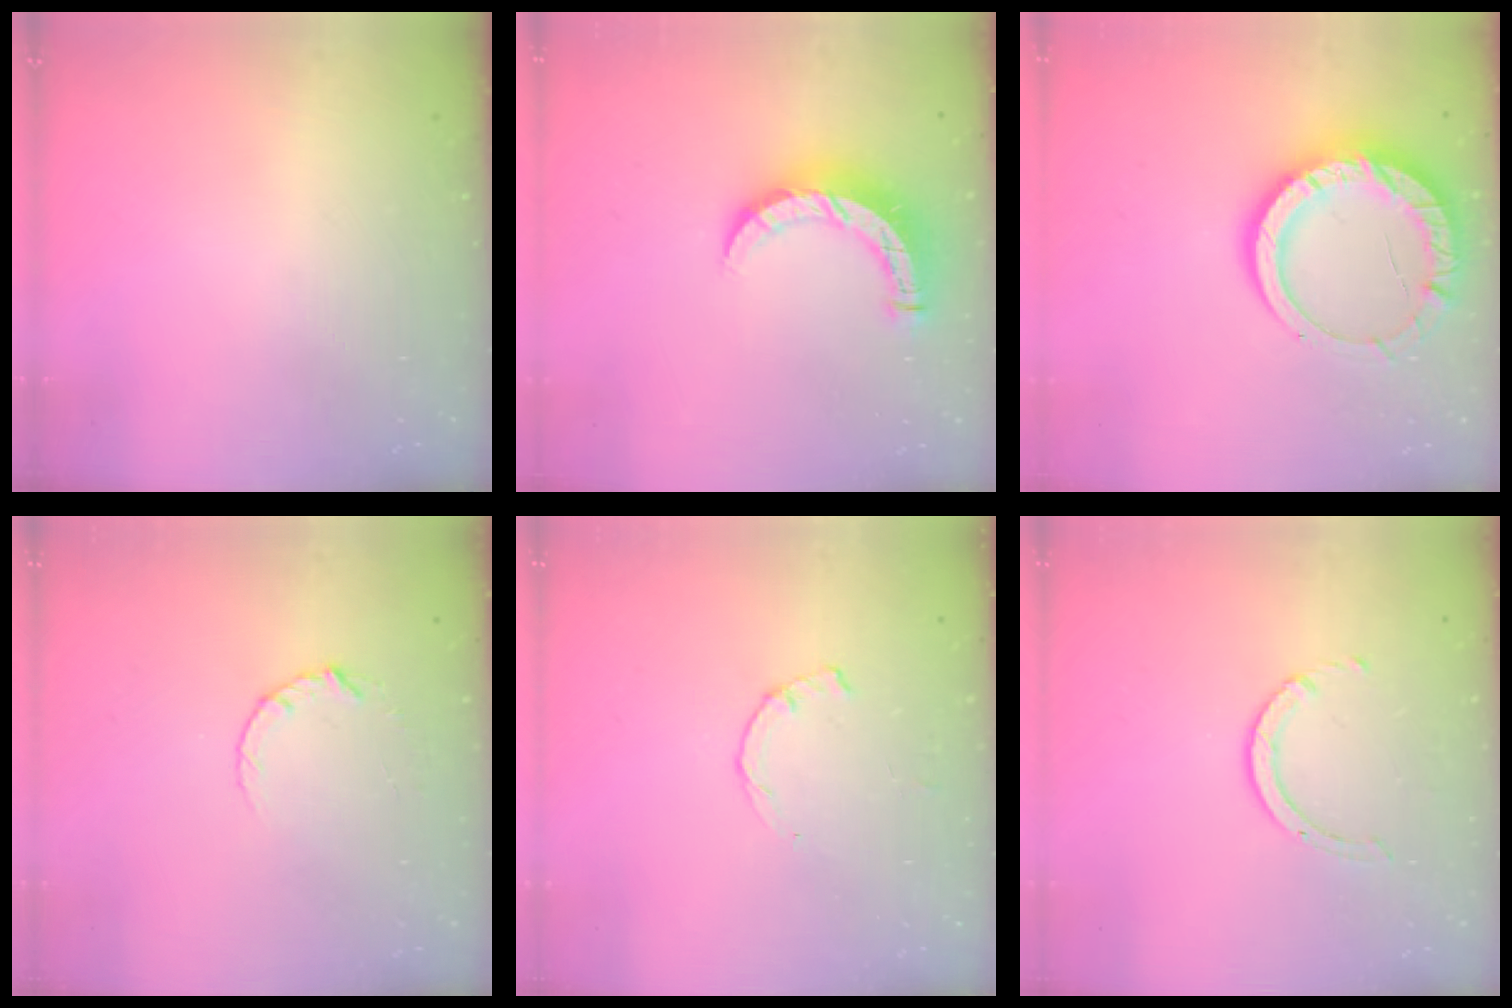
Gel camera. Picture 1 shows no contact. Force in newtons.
{"total": 8.9, "press": 8.9, "slide": 0.8}
{"total": 13.6, "press": 13.6, "slide": 1.2}
{"total": 3.7, "press": 3.7, "slide": 0.5}
{"total": 1.2, "press": 1.2, "slide": 0.3}
{"total": 2.5, "press": 2.4, "slide": 0.3}